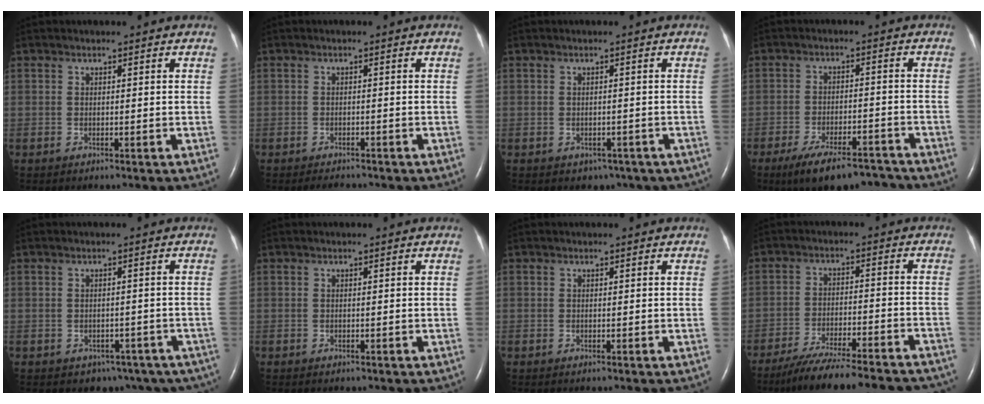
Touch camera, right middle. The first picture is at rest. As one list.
[{"total": 1.8, "force": [-1.6, 0.6, 0.7], "torque": [-0.016, -0.005, -0.019]}, {"total": 3.6, "force": [-2.3, 2.5, 0.9], "torque": [-0.011, 0.009, -0.019]}, {"total": 10.6, "force": [-8.4, 3.2, 5.6], "torque": [-0.094, -0.007, -0.137]}, {"total": 8.3, "force": [-5.6, 5.8, 2.3], "torque": [-0.023, 0.008, -0.054]}, {"total": 0.0}, {"total": 0.0}, {"total": 19.7, "force": [-17.5, 2.6, 8.7], "torque": [-0.107, -0.016, -0.245]}]